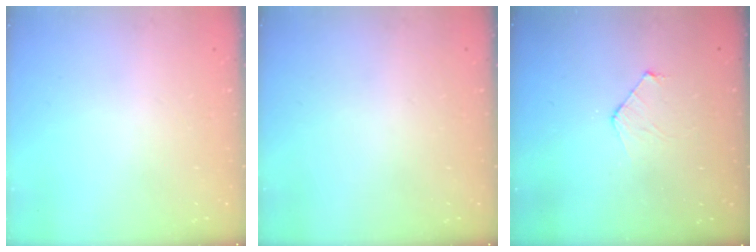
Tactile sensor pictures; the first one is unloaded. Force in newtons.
{"total": 0.0}
{"total": 5.5, "press": 5.5, "slide": 0.5}